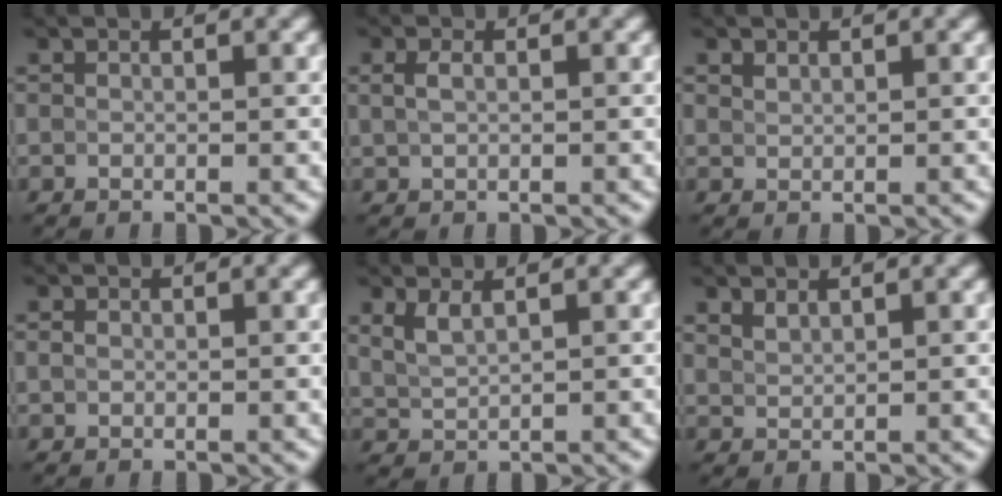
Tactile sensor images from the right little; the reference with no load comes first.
{"total": 1.4, "force": [0.3, 0.9, 1.0], "torque": [-0.026, 0.002, 0.007]}
{"total": 0.9, "force": [0.7, 0.5, 0.3], "torque": [-0.008, 0.000, 0.017]}
{"total": 0.7, "force": [0.1, 0.6, 0.3], "torque": [-0.005, -0.001, 0.000]}
{"total": 1.8, "force": [1.1, 0.7, 1.3], "torque": [-0.032, -0.003, 0.028]}
{"total": 1.2, "force": [1.0, 0.4, 0.4], "torque": [-0.015, -0.002, 0.026]}